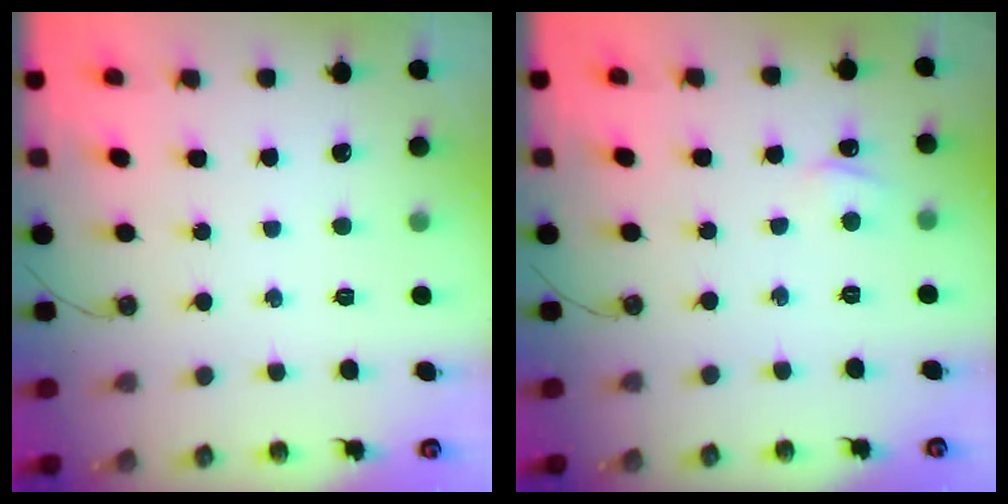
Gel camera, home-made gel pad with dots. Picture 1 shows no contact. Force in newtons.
{"total": 2.3, "press": 2.2, "slide": 0.3}